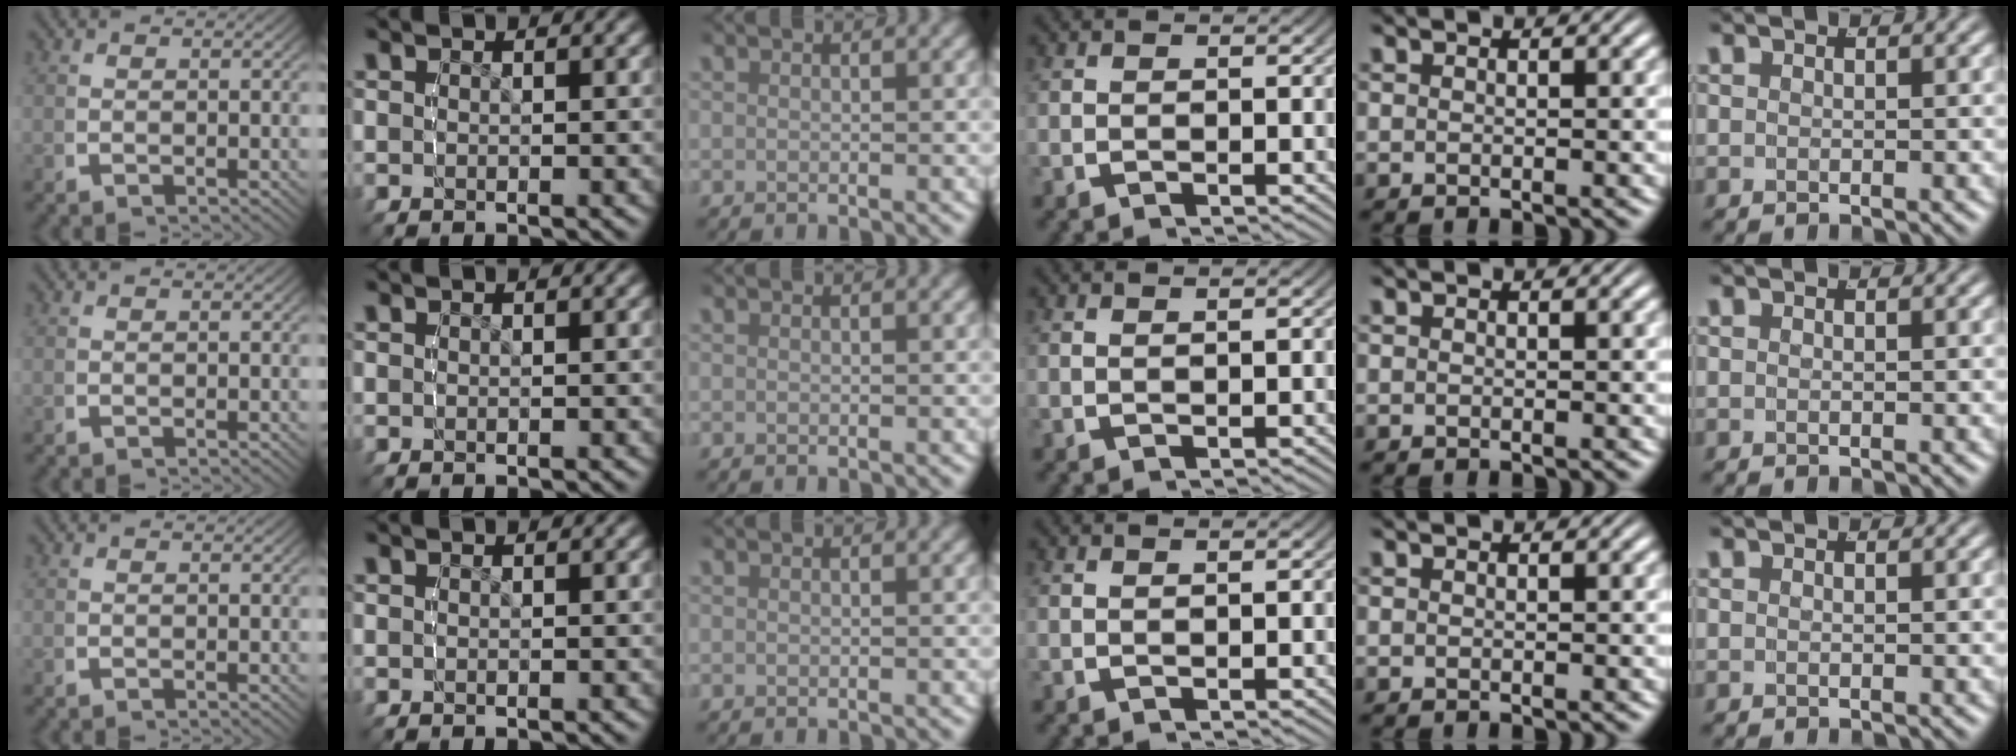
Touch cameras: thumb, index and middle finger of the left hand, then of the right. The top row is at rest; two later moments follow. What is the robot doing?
{"motion": "lift_and_place", "object": "tape"}